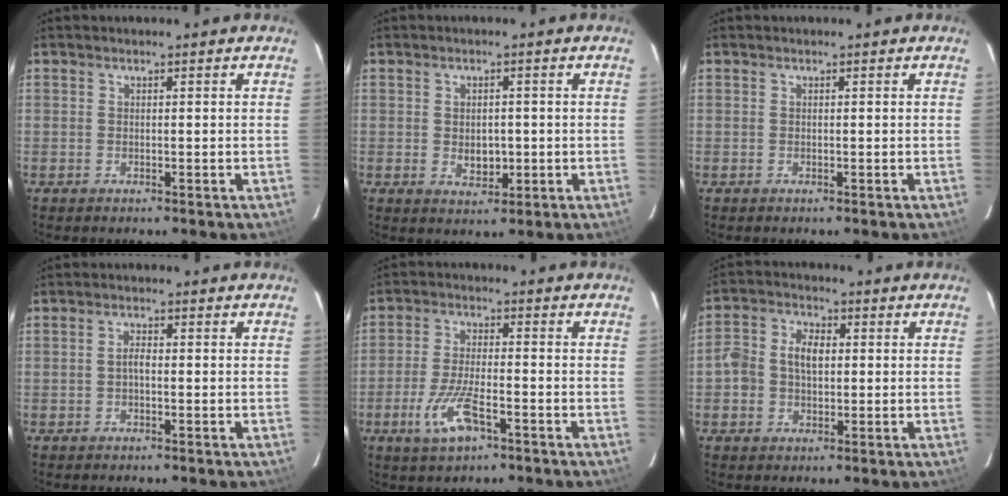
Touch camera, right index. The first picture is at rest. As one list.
[{"total": 3.9, "force": [-0.5, 2.8, 2.7], "torque": [-0.044, -0.002, -0.003]}, {"total": 0.0}, {"total": 1.5, "force": [-0.3, 0.7, 1.3], "torque": [-0.026, 0.007, -0.008]}, {"total": 8.2, "force": [-4.2, 2.6, 6.6], "torque": [-0.146, -0.008, -0.077]}, {"total": 6.1, "force": [-0.2, 4.7, 3.9], "torque": [-0.075, 0.020, -0.004]}]